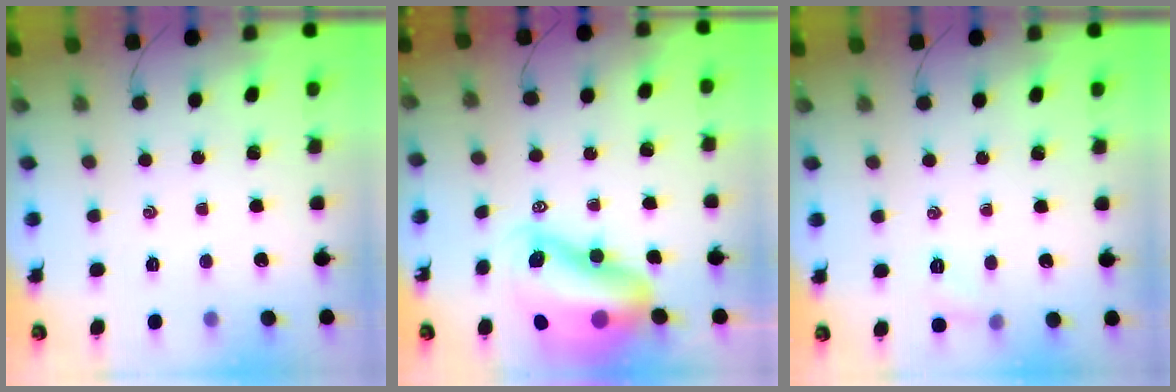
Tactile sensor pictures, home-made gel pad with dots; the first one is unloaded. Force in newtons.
{"total": 17.5, "press": 16.9, "slide": 4.7}
{"total": 5.0, "press": 4.7, "slide": 1.5}